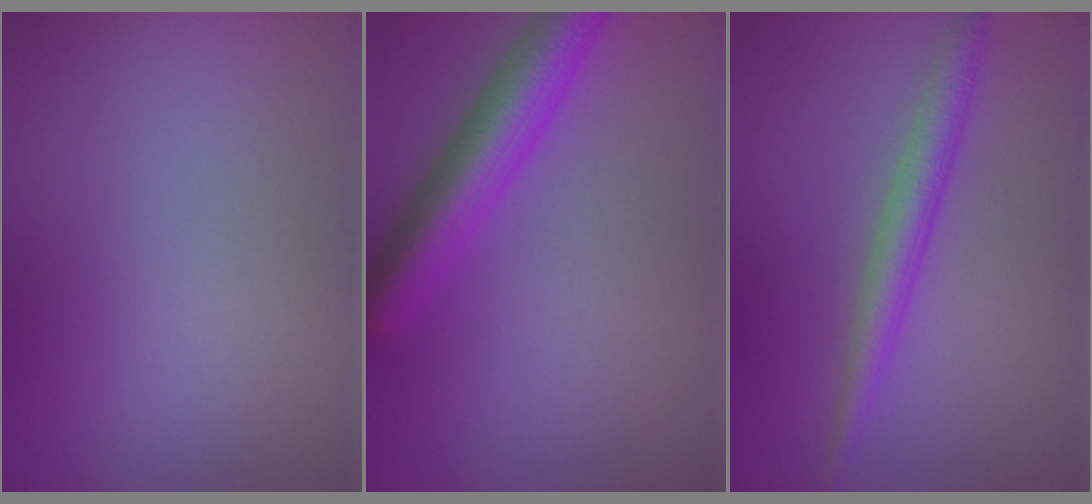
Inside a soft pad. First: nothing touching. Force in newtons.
{"total": 5.6, "press": 5.6, "slide": 0.3}
{"total": 2.9, "press": 2.9, "slide": 0.1}